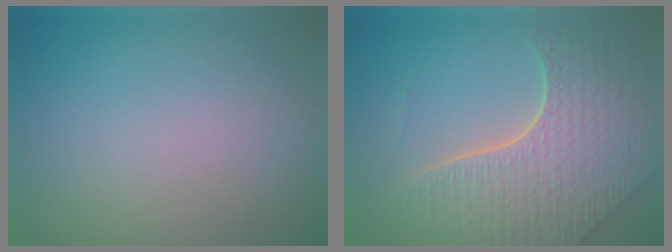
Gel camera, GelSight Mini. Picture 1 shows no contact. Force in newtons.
{"total": 7.8, "press": 5.6, "slide": 5.4}